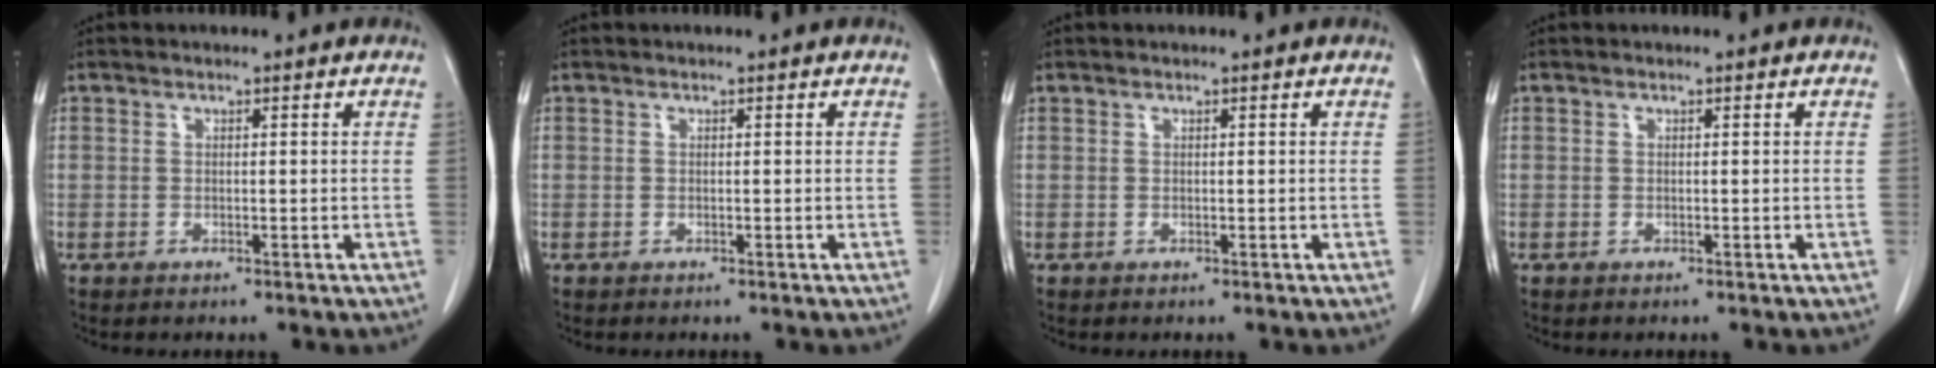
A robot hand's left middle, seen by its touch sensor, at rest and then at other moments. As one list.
[{"total": 0.0}, {"total": 0.0}, {"total": 0.0}]